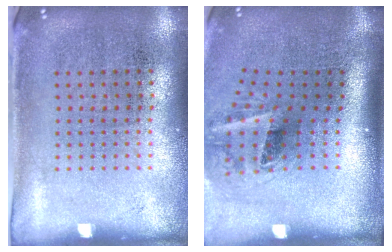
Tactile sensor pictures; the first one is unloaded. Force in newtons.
{"total": 2.1, "press": 1.3, "slide": 1.6}